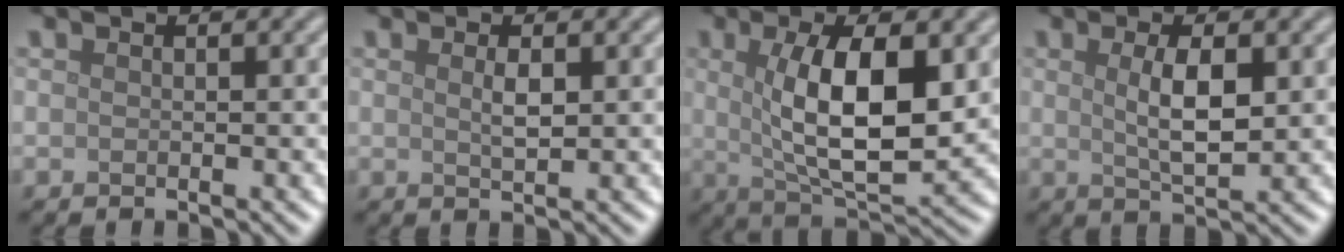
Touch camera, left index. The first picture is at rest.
{"total": 1.5, "force": [0.4, 0.4, 1.4], "torque": [-0.028, -0.001, 0.010]}
{"total": 8.9, "force": [1.3, 3.1, 8.2], "torque": [-0.140, -0.010, 0.026]}
{"total": 3.7, "force": [0.6, 1.1, 3.5], "torque": [-0.067, -0.002, 0.014]}